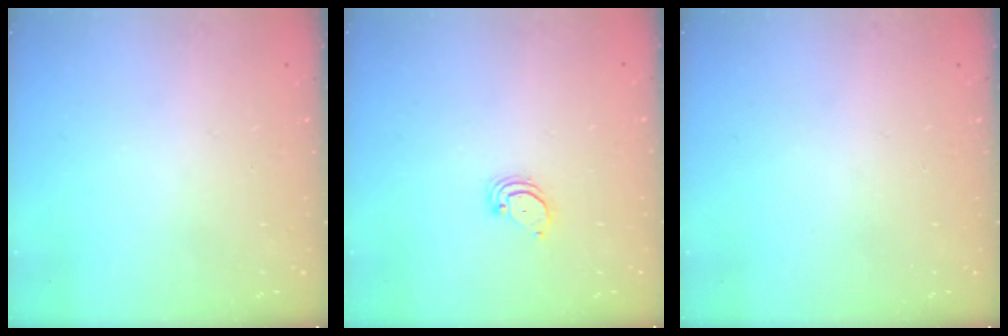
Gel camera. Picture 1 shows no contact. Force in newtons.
{"total": 2.2, "press": 2.2, "slide": 0.3}
{"total": 0.0}